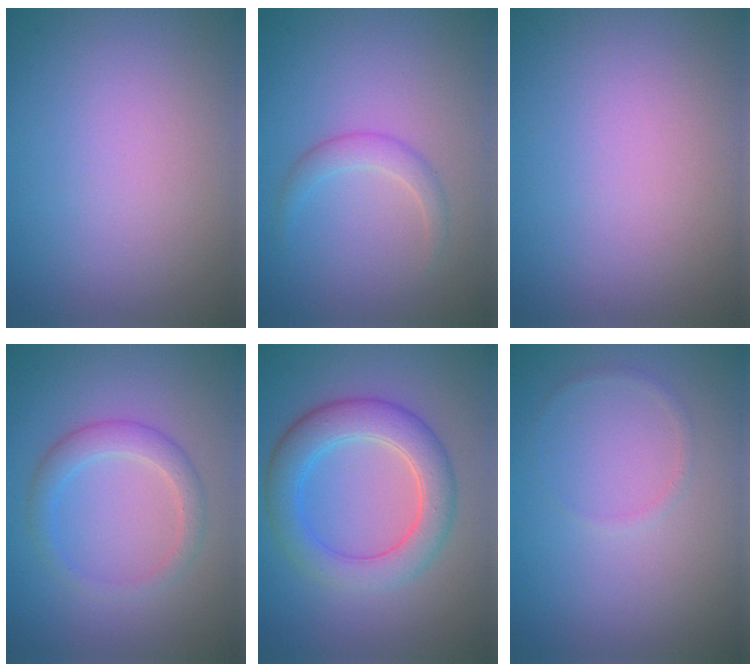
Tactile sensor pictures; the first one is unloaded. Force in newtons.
{"total": 1.7, "press": 1.7, "slide": 0.1}
{"total": 0.0}
{"total": 2.6, "press": 2.6, "slide": 0.2}
{"total": 5.4, "press": 5.4, "slide": 0.3}
{"total": 0.6, "press": 0.6, "slide": 0.1}